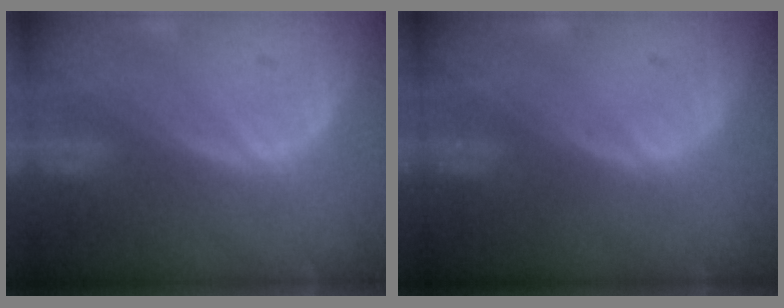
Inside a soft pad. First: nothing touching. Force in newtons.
{"total": 0.0}